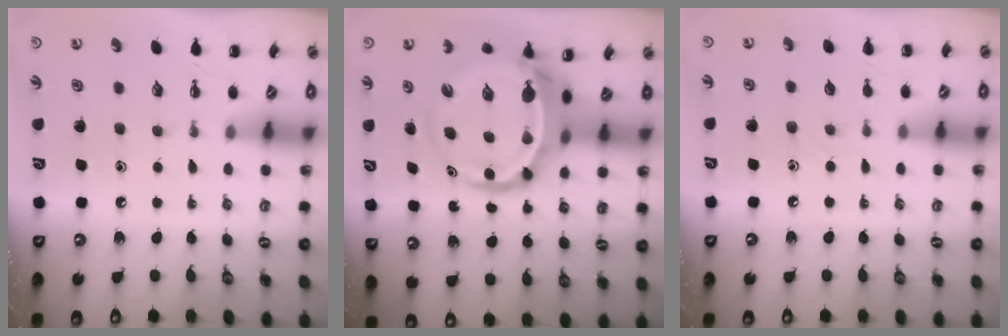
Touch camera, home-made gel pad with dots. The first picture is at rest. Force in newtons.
{"total": 9.1, "press": 8.7, "slide": 2.5}
{"total": 2.0, "press": 2.0, "slide": 0.6}